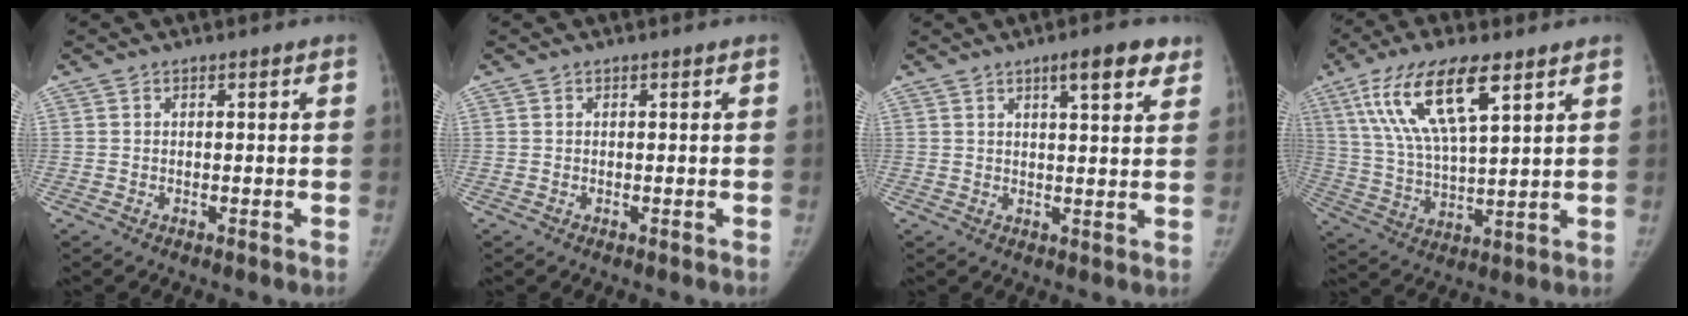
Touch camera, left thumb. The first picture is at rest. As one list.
[{"total": 0.0}, {"total": 7.0, "force": [4.2, 1.8, 5.3], "torque": [-0.056, -0.018, 0.056]}, {"total": 16.1, "force": [8.1, 5.4, 12.9], "torque": [-0.238, -0.019, 0.156]}]